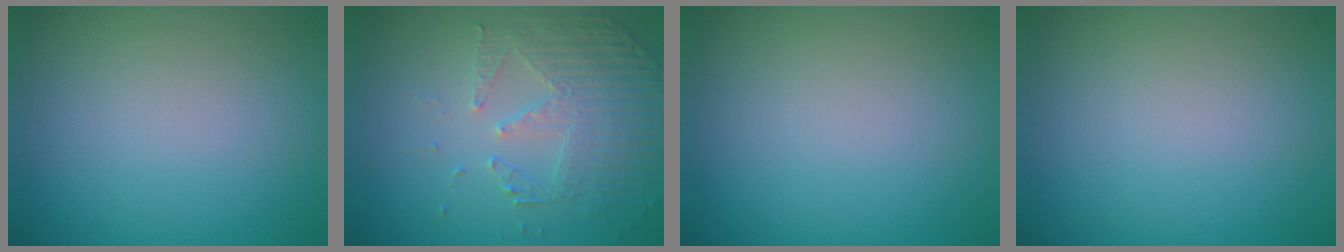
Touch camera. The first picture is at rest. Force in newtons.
{"total": 5.0, "press": 3.5, "slide": 3.6}
{"total": 0.0}
{"total": 0.0}